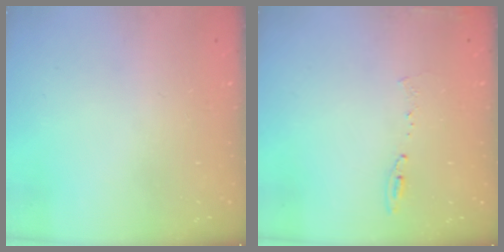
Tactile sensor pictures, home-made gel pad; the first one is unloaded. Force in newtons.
{"total": 8.3, "press": 8.3, "slide": 0.9}